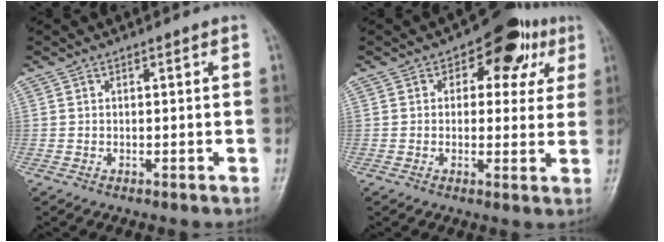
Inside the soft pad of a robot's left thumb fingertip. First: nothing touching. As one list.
[{"total": 10.3, "force": [4.1, 6.5, 6.8], "torque": [-0.031, 0.003, 0.044]}]